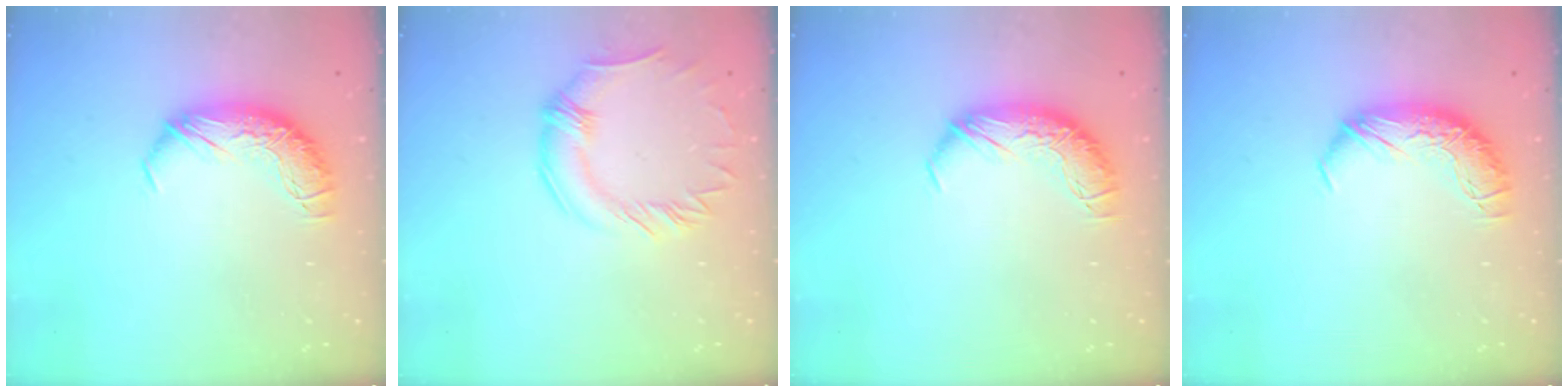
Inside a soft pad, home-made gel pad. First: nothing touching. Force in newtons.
{"total": 1.5, "press": 1.3, "slide": 0.6}
{"total": 0.0}
{"total": 0.0}